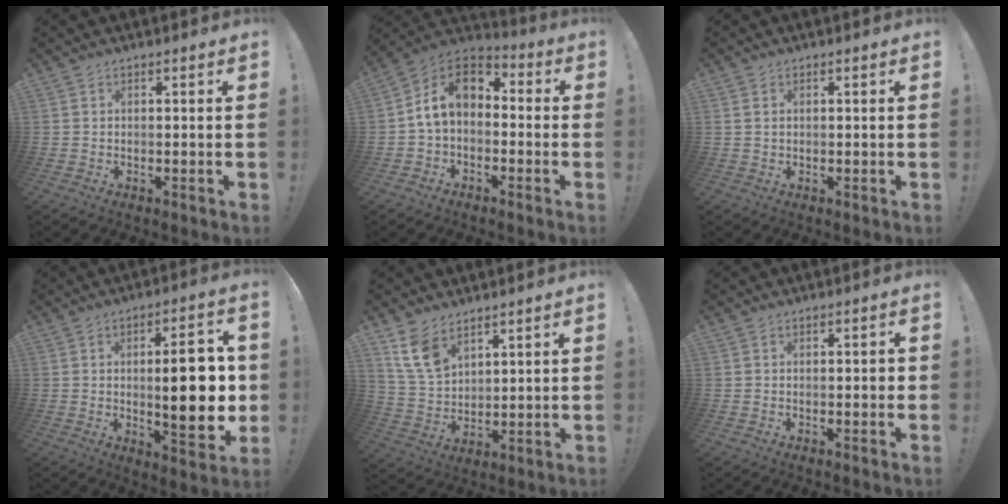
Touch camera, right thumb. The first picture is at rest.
{"total": 12.0, "force": [1.3, 7.9, 8.9], "torque": [-0.151, 0.011, 0.025]}
{"total": 1.3, "force": [0.5, 1.0, 0.6], "torque": [-0.011, 0.002, 0.010]}
{"total": 16.9, "force": [0.7, 5.2, 16.0], "torque": [-0.218, -0.008, 0.010]}
{"total": 10.4, "force": [6.9, 6.0, 4.9], "torque": [-0.097, -0.032, 0.139]}
{"total": 1.0, "force": [-0.3, 0.6, 0.7], "torque": [-0.011, 0.003, -0.005]}